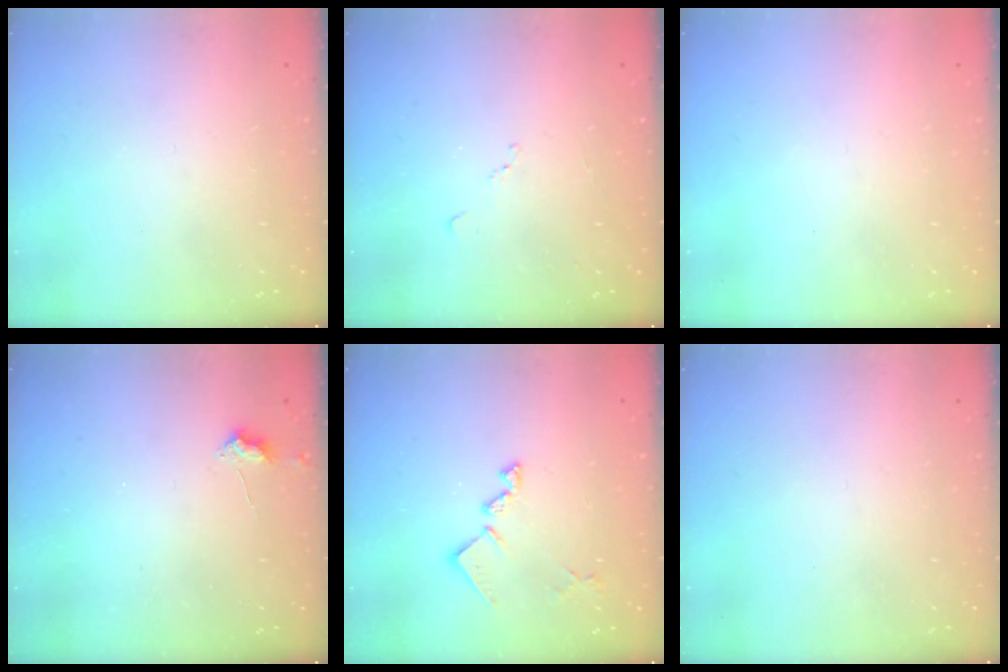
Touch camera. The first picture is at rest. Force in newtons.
{"total": 6.6, "press": 6.6, "slide": 0.7}
{"total": 0.0}
{"total": 3.0, "press": 2.9, "slide": 0.5}
{"total": 12.1, "press": 12.1, "slide": 0.6}
{"total": 0.0}